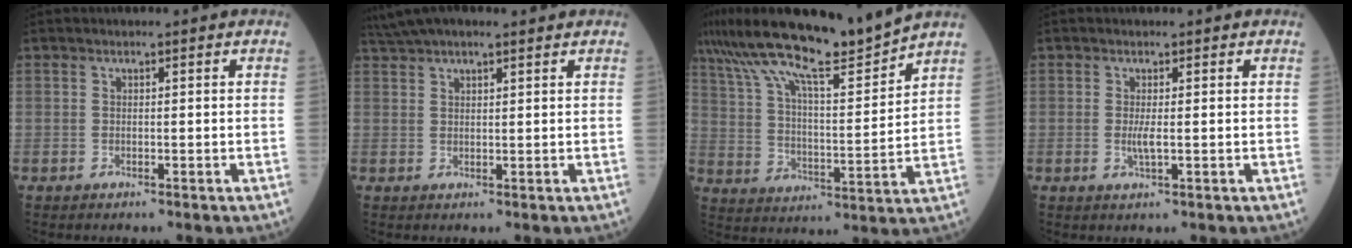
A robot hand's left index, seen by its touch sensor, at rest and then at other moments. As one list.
[{"total": 7.6, "force": [6.3, 1.3, 4.0], "torque": [-0.071, 0.046, 0.107]}, {"total": 15.5, "force": [13.3, -0.2, 7.9], "torque": [-0.143, 0.002, 0.230]}, {"total": 1.8, "force": [-0.2, 0.2, 1.8], "torque": [-0.042, -0.004, -0.001]}]